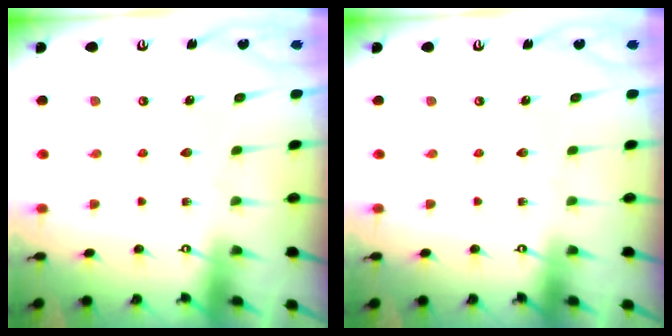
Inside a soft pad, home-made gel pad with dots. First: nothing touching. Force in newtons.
{"total": 0.0}